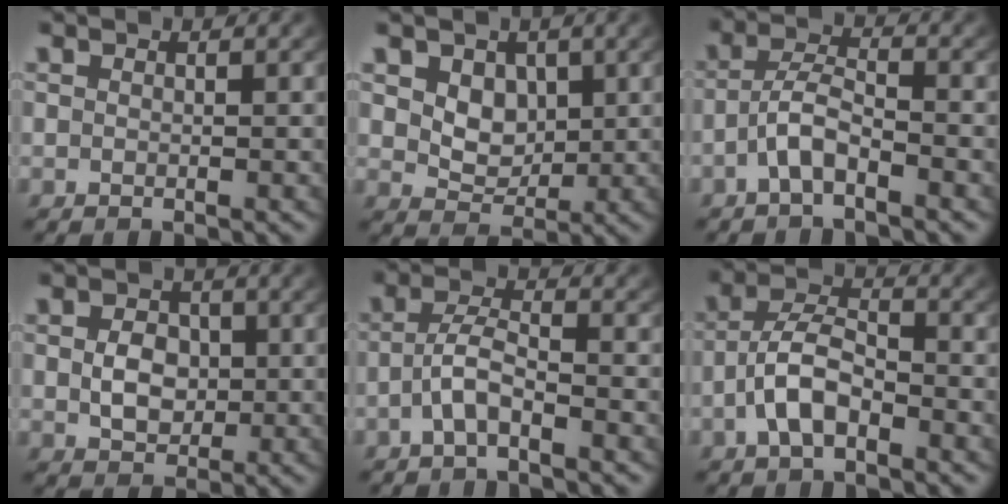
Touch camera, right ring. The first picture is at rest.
{"total": 4.4, "force": [1.4, 3.5, 2.4], "torque": [-0.046, -0.017, 0.035]}
{"total": 3.3, "force": [-2.1, 1.4, 2.2], "torque": [-0.039, -0.004, -0.039]}
{"total": 3.1, "force": [-0.1, 2.3, 2.1], "torque": [-0.030, -0.012, 0.009]}
{"total": 3.0, "force": [-1.9, 1.0, 2.1], "torque": [-0.040, -0.001, -0.035]}
{"total": 4.8, "force": [-1.9, 3.0, 3.3], "torque": [-0.065, -0.015, -0.030]}